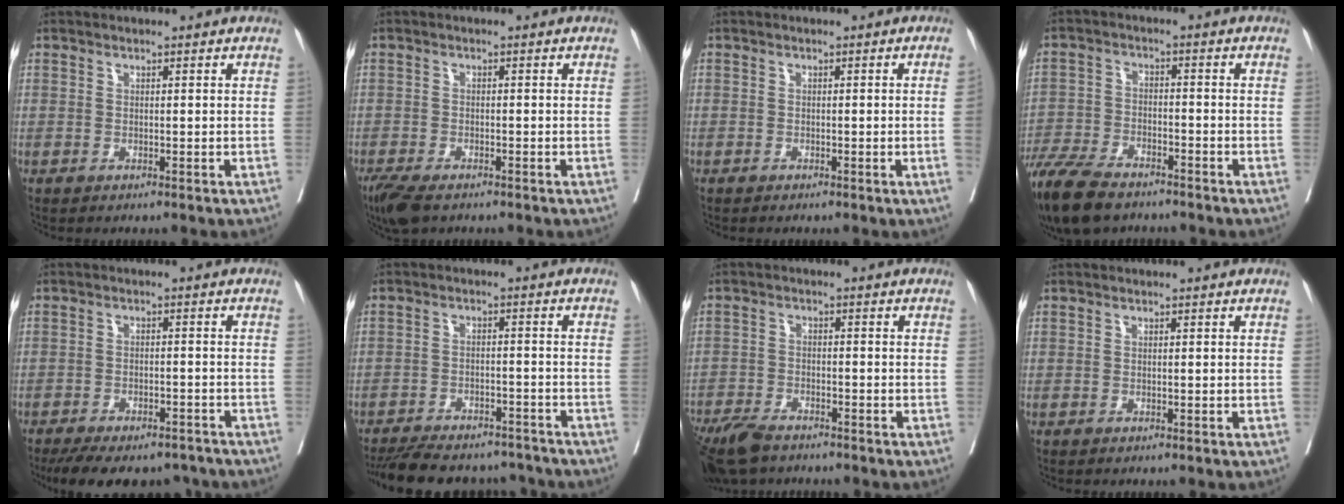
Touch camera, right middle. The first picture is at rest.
{"total": 5.4, "force": [-4.0, 1.8, 3.1], "torque": [-0.057, -0.012, -0.067]}
{"total": 1.2, "force": [-0.3, -0.4, 1.2], "torque": [-0.015, -0.001, -0.005]}
{"total": 12.6, "force": [-10.0, 4.2, 6.4], "torque": [-0.126, -0.025, -0.172]}
{"total": 14.4, "force": [-11.9, 5.6, 5.8], "torque": [-0.122, -0.003, -0.158]}
{"total": 15.3, "force": [-13.8, 4.4, 4.9], "torque": [-0.112, 0.000, -0.194]}
{"total": 9.5, "force": [-7.8, 2.9, 4.5], "torque": [-0.081, -0.018, -0.133]}
{"total": 0.0}